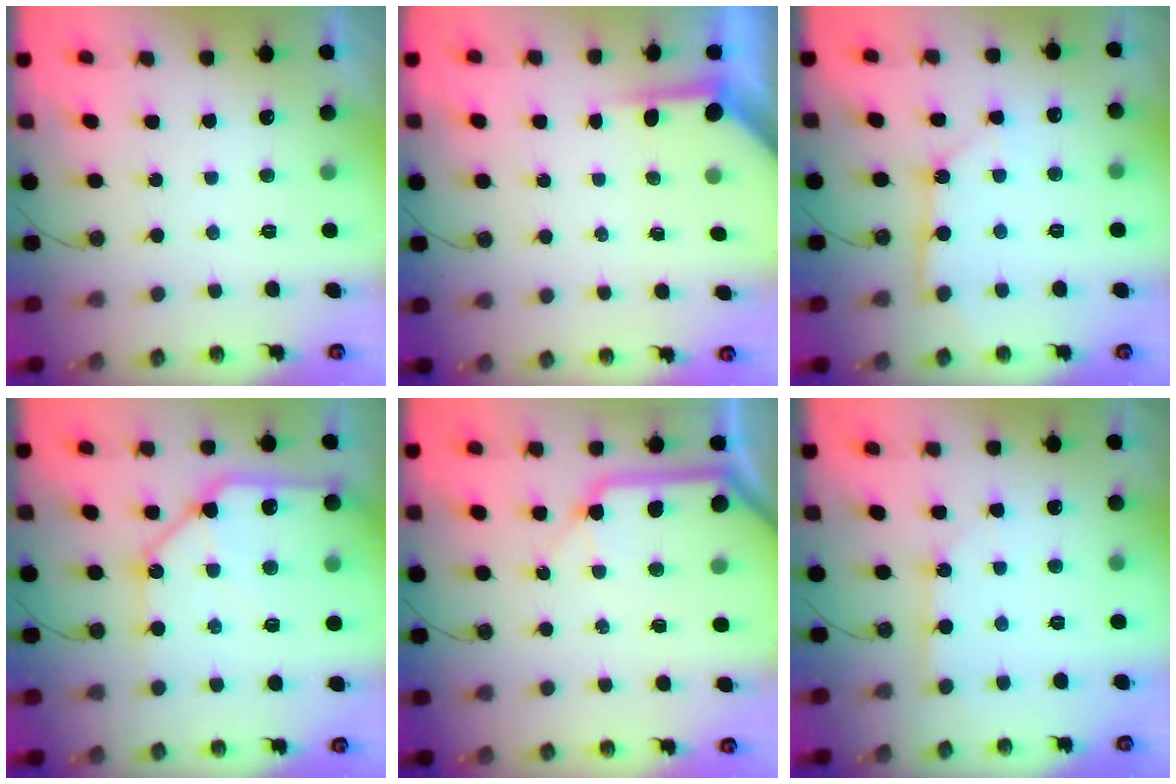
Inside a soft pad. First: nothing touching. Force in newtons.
{"total": 3.8, "press": 3.8, "slide": 0.3}
{"total": 5.6, "press": 5.6, "slide": 0.4}
{"total": 17.7, "press": 17.6, "slide": 2.2}
{"total": 12.9, "press": 12.8, "slide": 1.9}
{"total": 4.1, "press": 4.1, "slide": 0.4}